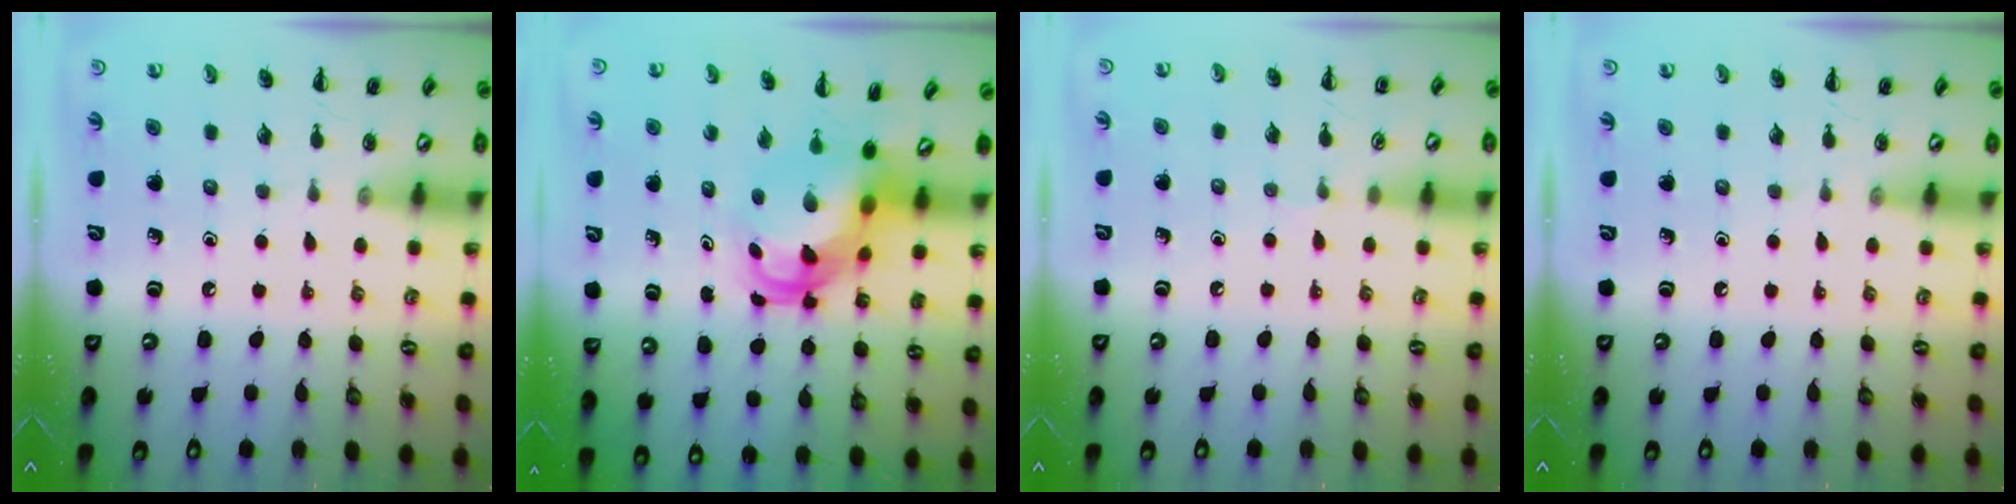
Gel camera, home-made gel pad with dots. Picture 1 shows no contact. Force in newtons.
{"total": 5.9, "press": 5.6, "slide": 1.7}
{"total": 2.9, "press": 2.7, "slide": 1.1}
{"total": 0.0}